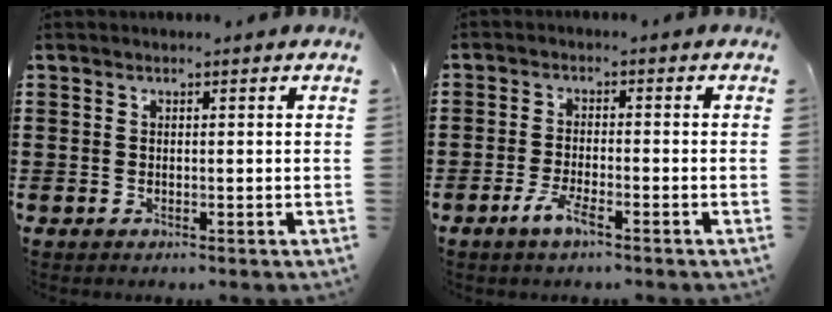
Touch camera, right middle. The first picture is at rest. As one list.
[{"total": 3.8, "force": [-2.4, 0.9, 2.9], "torque": [-0.060, 0.002, -0.048]}]